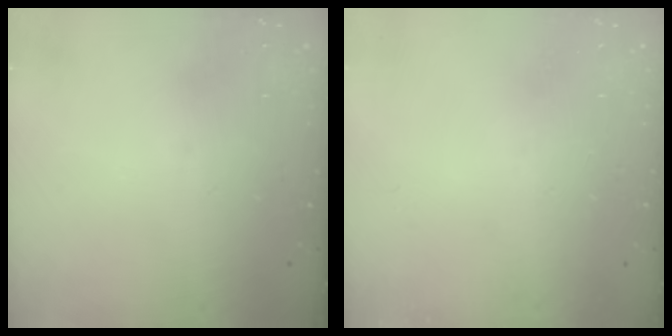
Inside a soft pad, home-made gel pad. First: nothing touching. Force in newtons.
{"total": 0.0}